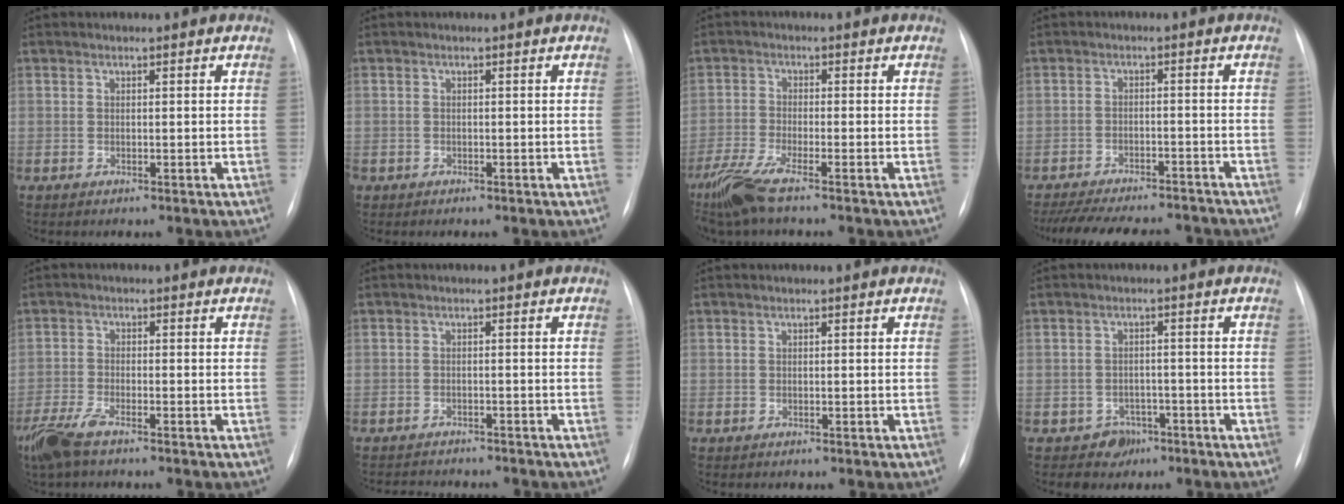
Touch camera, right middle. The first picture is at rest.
{"total": 0.5, "force": [-0.3, 0.4, 0.1], "torque": [-0.007, 0.003, -0.005]}
{"total": 6.6, "force": [-4.9, 0.3, 4.4], "torque": [-0.101, -0.019, -0.100]}
{"total": 17.3, "force": [-15.4, 4.4, 6.5], "torque": [-0.148, -0.010, -0.210]}
{"total": 6.2, "force": [-4.7, 1.3, 3.8], "torque": [-0.087, -0.016, -0.092]}
{"total": 7.2, "force": [-6.8, 1.6, 1.7], "torque": [-0.022, -0.003, -0.086]}
{"total": 0.0}
{"total": 3.4, "force": [-2.1, 2.7, -0.1], "torque": [0.007, 0.013, -0.027]}